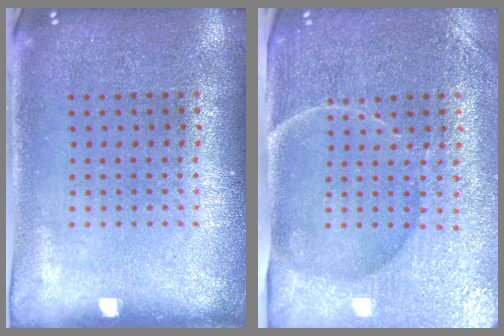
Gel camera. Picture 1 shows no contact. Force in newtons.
{"total": 4.6, "press": 4.1, "slide": 2.2}